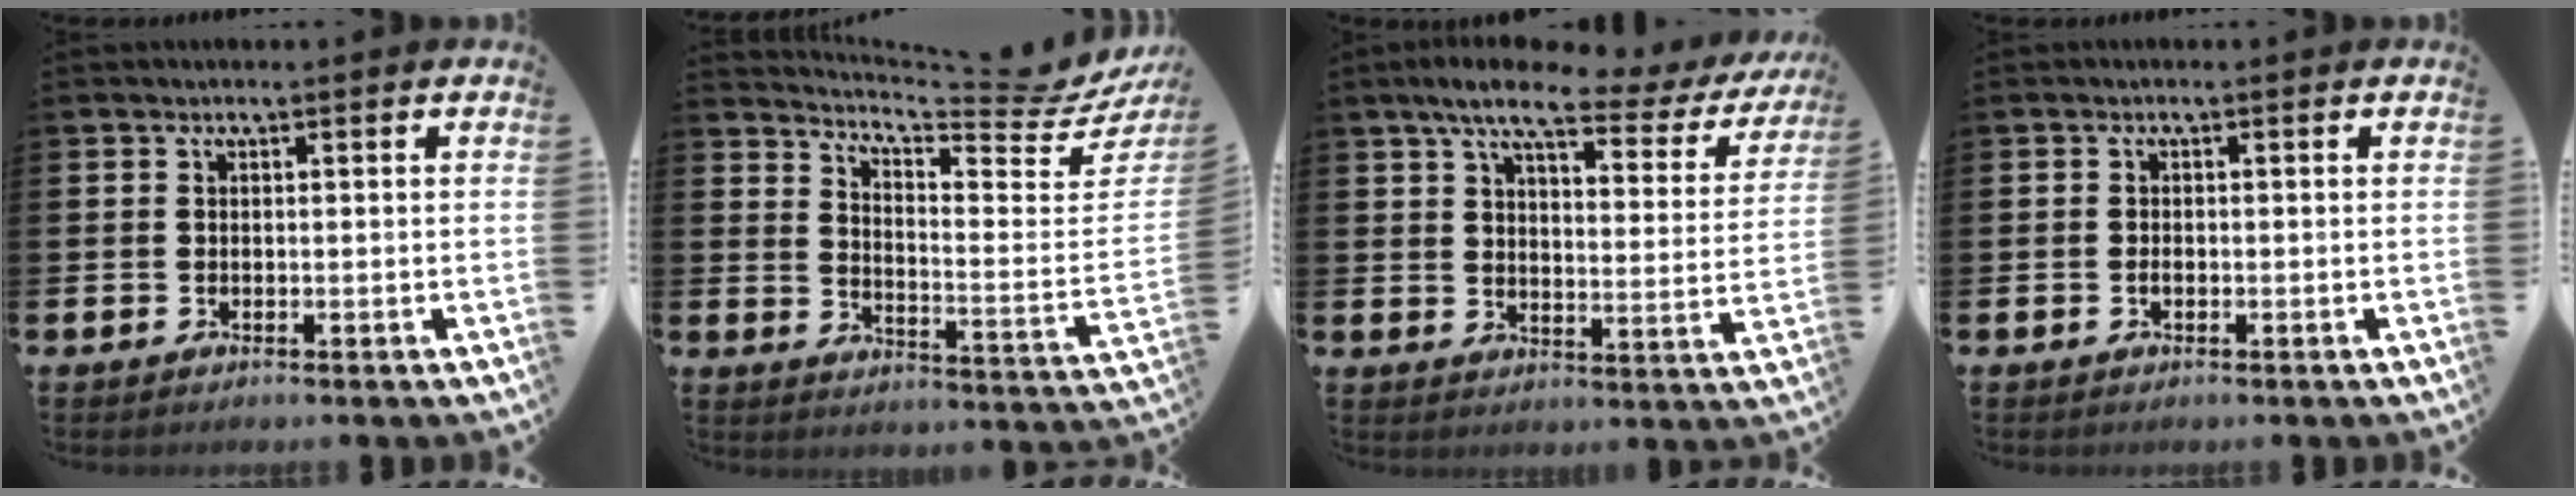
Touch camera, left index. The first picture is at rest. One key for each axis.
{"total": 6.0, "fx": 5.4, "fy": 0.6, "fz": 2.5, "tx": -0.057, "ty": -0.062, "tz": 0.083}
{"total": 7.5, "fx": 5.7, "fy": 2.0, "fz": 4.4, "tx": -0.097, "ty": -0.028, "tz": 0.089}
{"total": 0.7, "fx": -0.3, "fy": 0.4, "fz": 0.5, "tx": -0.013, "ty": 0.002, "tz": -0.005}